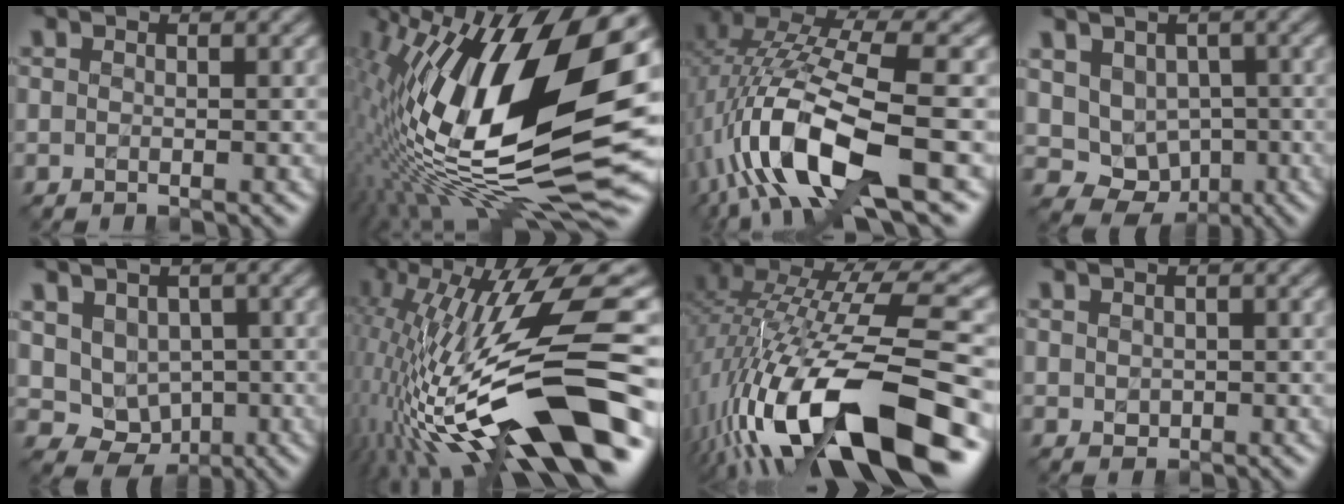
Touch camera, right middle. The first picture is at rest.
{"total": 19.8, "force": [2.6, 7.9, 17.9], "torque": [-0.318, -0.006, 0.027]}
{"total": 12.2, "force": [-3.1, 3.7, 11.2], "torque": [-0.222, 0.010, -0.057]}
{"total": 6.9, "force": [0.0, 6.1, 3.3], "torque": [-0.054, 0.001, 0.001]}
{"total": 6.1, "force": [0.3, 5.3, 3.0], "torque": [-0.050, -0.001, 0.011]}
{"total": 15.1, "force": [-3.3, 4.2, 14.1], "torque": [-0.253, 0.016, -0.048]}
{"total": 16.5, "force": [-4.7, 5.6, 14.7], "torque": [-0.264, 0.019, -0.084]}
{"total": 0.9, "force": [0.1, 0.8, 0.4], "torque": [-0.007, -0.003, 0.006]}